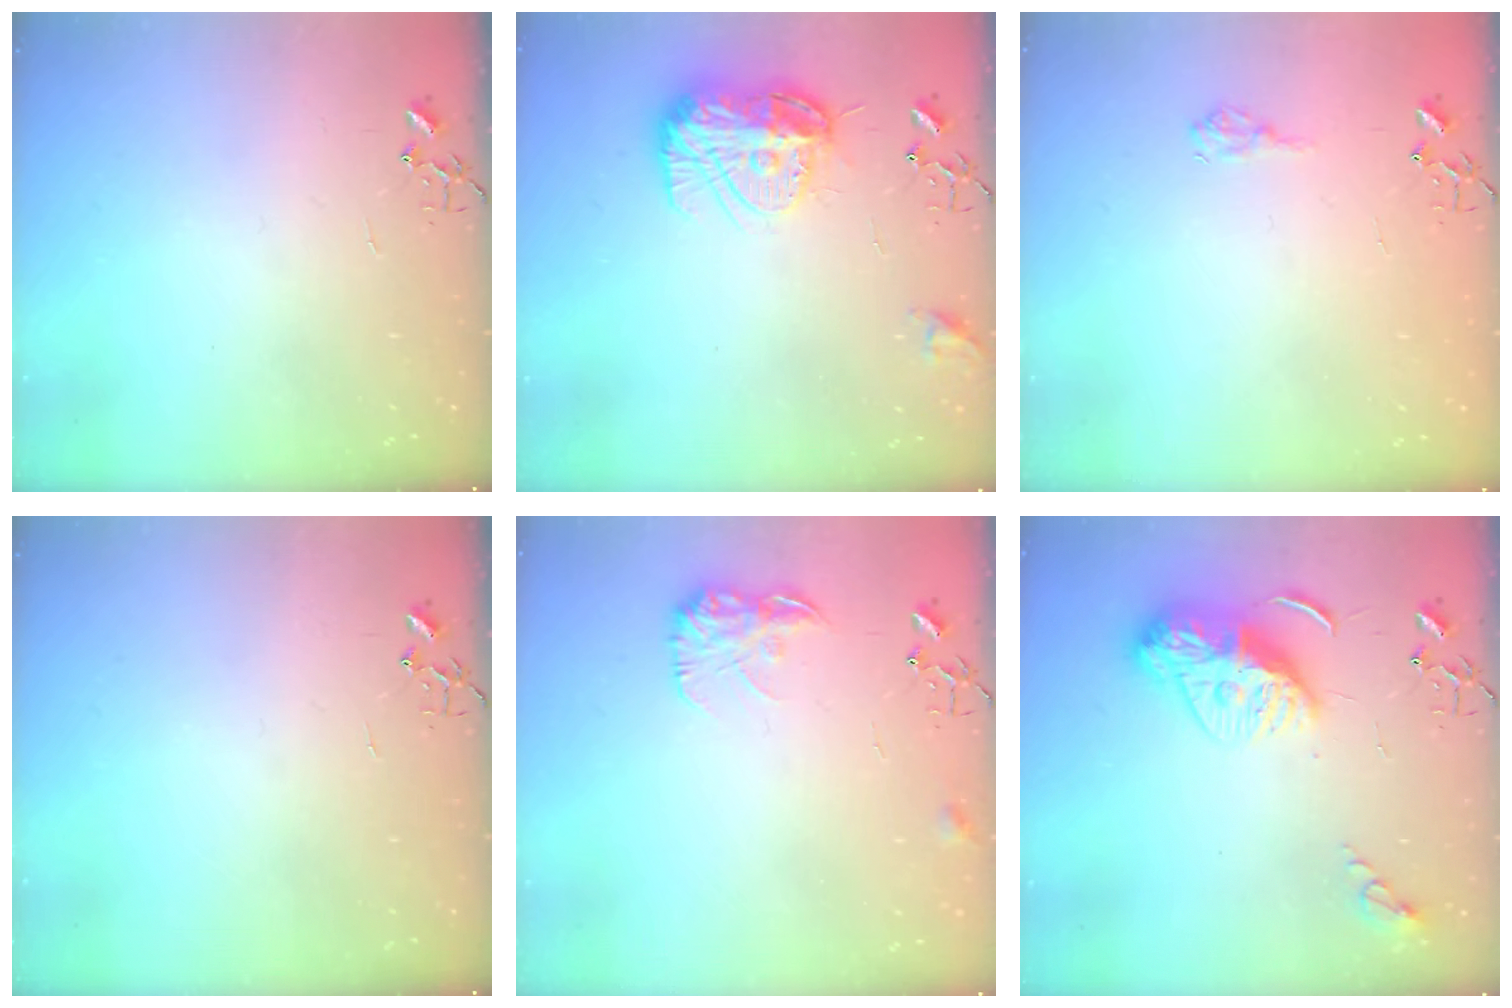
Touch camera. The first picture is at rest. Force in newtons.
{"total": 14.7, "press": 14.6, "slide": 1.5}
{"total": 7.2, "press": 7.1, "slide": 0.9}
{"total": 0.0}
{"total": 10.7, "press": 10.7, "slide": 0.3}
{"total": 11.5, "press": 11.4, "slide": 1.1}